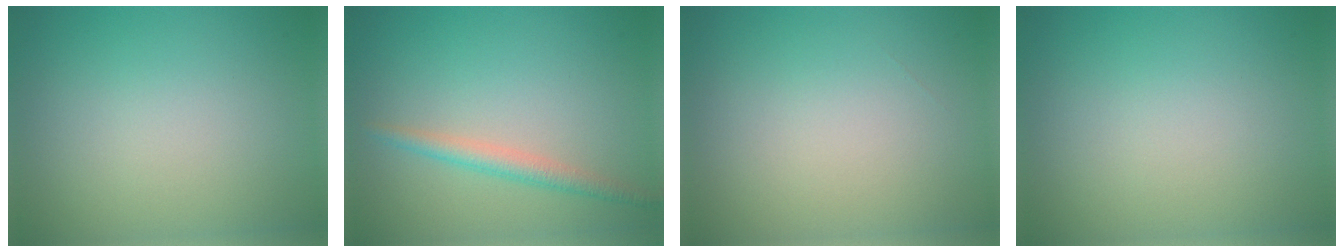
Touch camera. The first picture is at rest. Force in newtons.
{"total": 2.2, "press": 2.1, "slide": 0.0}
{"total": 0.0}
{"total": 0.0}